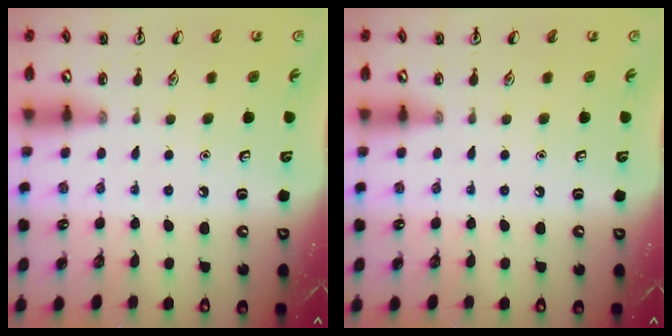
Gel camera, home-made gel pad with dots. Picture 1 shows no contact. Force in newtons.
{"total": 0.0}